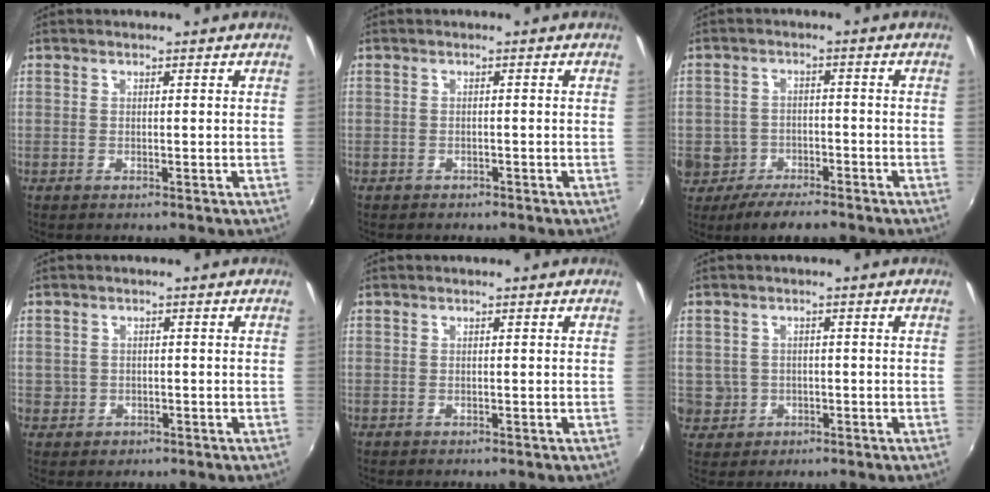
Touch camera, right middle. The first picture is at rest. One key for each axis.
{"total": 1.0, "fx": -0.8, "fy": 0.5, "fz": 0.1, "tx": -0.006, "ty": 0.003, "tz": -0.011}
{"total": 9.7, "fx": -5.9, "fy": 6.1, "fz": 4.7, "tx": -0.129, "ty": -0.017, "tz": -0.106}
{"total": 3.4, "fx": -0.7, "fy": 3.2, "fz": 0.9, "tx": -0.025, "ty": -0.001, "tz": -0.006}
{"total": 0.0}
{"total": 7.0, "fx": -1.0, "fy": 6.6, "fz": 1.9, "tx": -0.069, "ty": 0.007, "tz": -0.004}